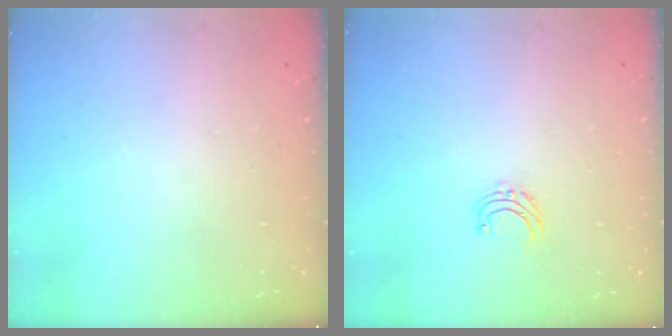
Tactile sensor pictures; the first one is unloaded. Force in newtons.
{"total": 4.7, "press": 4.7, "slide": 0.4}